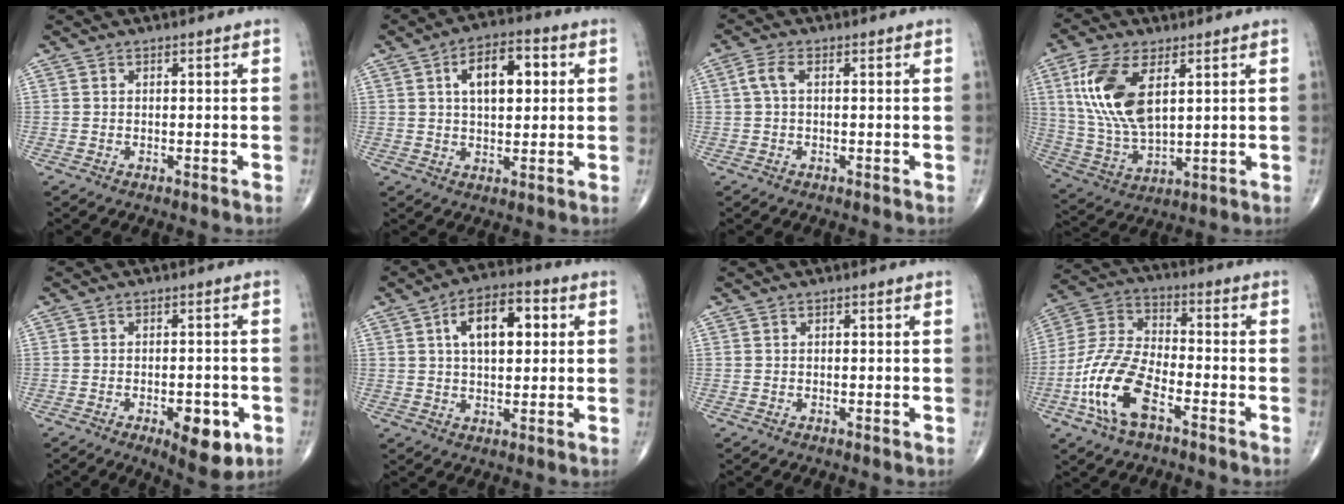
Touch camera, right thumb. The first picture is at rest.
{"total": 10.0, "force": [2.5, 5.2, 8.1], "torque": [-0.106, 0.010, 0.034]}
{"total": 2.9, "force": [0.3, 1.2, 2.6], "torque": [-0.065, 0.006, 0.003]}
{"total": 14.8, "force": [4.8, 7.3, 12.0], "torque": [-0.249, -0.014, 0.101]}
{"total": 8.6, "force": [-3.5, 3.6, 7.0], "torque": [-0.084, 0.006, -0.041]}
{"total": 11.1, "force": [2.8, 5.9, 9.0], "torque": [-0.124, 0.014, 0.038]}
{"total": 0.0}
{"total": 14.3, "force": [-6.2, 6.5, 11.2], "torque": [-0.237, 0.031, -0.123]}